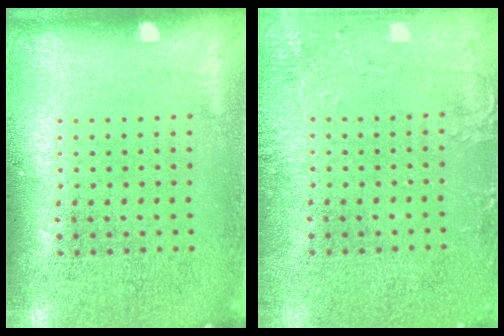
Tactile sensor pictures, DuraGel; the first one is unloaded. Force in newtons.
{"total": 2.1, "press": 2.1, "slide": 0.1}